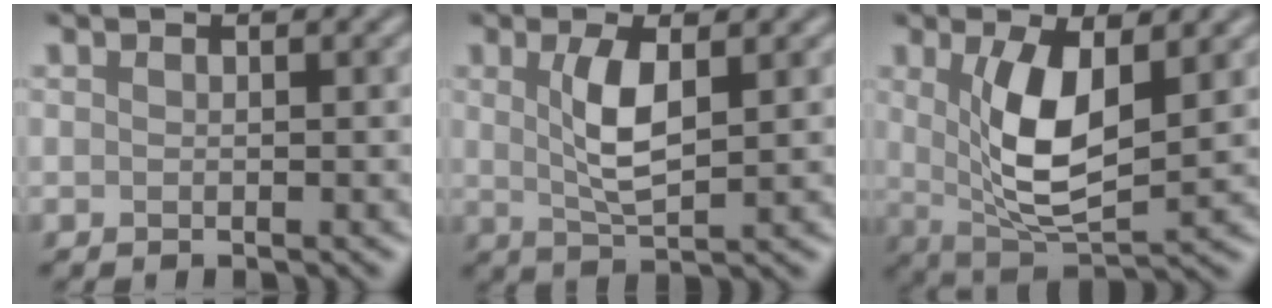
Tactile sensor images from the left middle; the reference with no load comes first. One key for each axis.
{"total": 3.9, "fx": 1.0, "fy": 1.3, "fz": 3.6, "tx": -0.077, "ty": -0.003, "tz": 0.020}
{"total": 6.8, "fx": 1.4, "fy": 2.7, "fz": 6.1, "tx": -0.123, "ty": -0.015, "tz": 0.031}